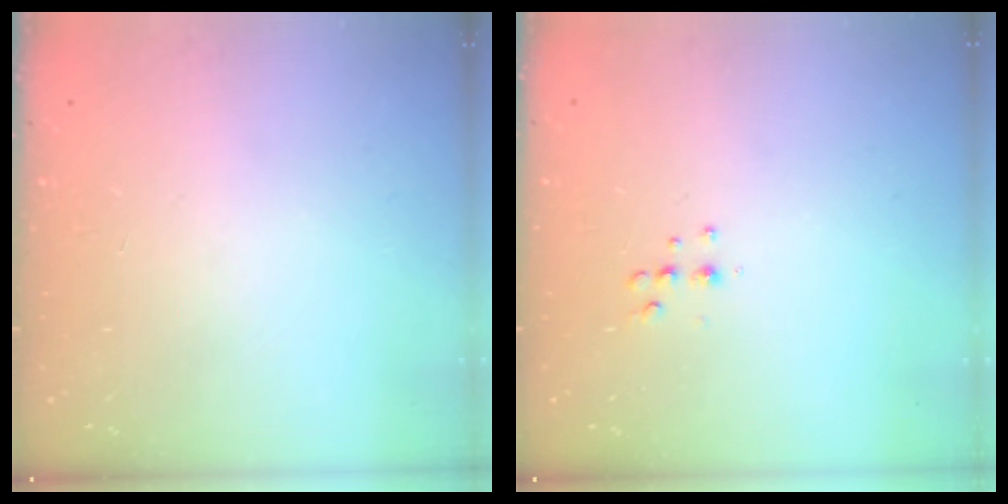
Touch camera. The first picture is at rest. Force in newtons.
{"total": 4.9, "press": 4.8, "slide": 1.1}